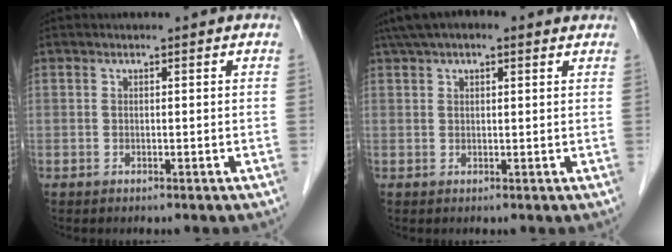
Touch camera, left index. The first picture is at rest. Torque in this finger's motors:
{"motor_torque": [1.05, -1.09, 0.32, 0.03]}